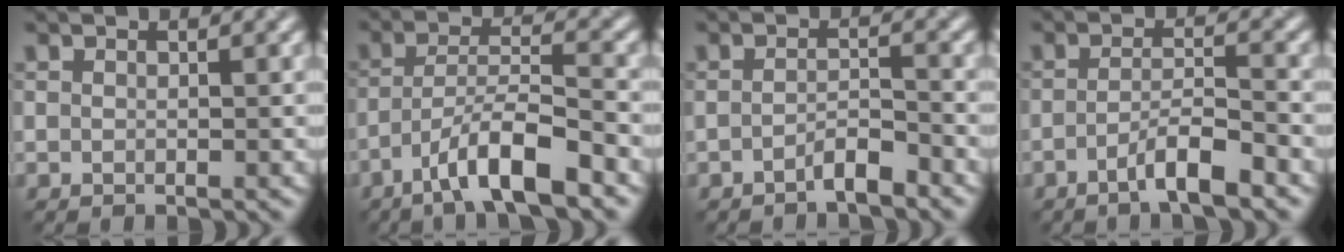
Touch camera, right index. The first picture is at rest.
{"total": 6.6, "force": [-4.1, 1.3, 5.1], "torque": [-0.086, 0.011, -0.074]}
{"total": 2.1, "force": [-1.5, 0.4, 1.3], "torque": [-0.022, 0.008, -0.031]}
{"total": 3.8, "force": [-2.2, 0.6, 3.1], "torque": [-0.051, 0.008, -0.048]}